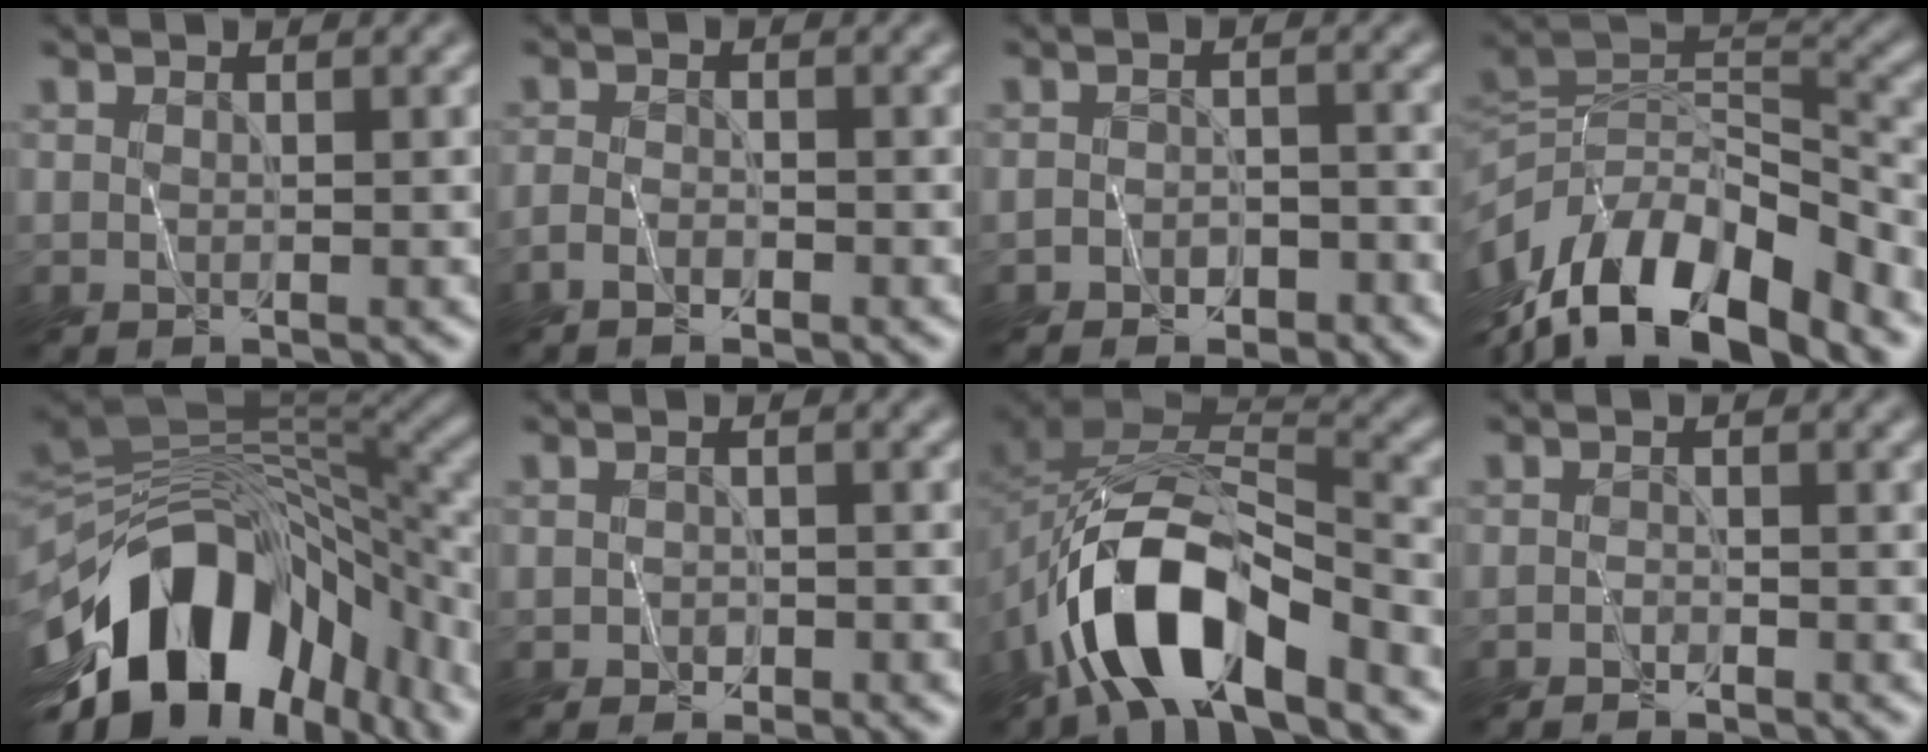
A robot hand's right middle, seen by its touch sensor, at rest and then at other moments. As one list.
[{"total": 1.6, "force": [-1.5, 0.2, 0.5], "torque": [-0.014, -0.004, -0.034]}, {"total": 2.2, "force": [-1.9, 0.8, 0.8], "torque": [-0.011, -0.003, -0.037]}, {"total": 12.6, "force": [-8.4, 5.1, 8.0], "torque": [-0.157, 0.013, -0.146]}, {"total": 15.2, "force": [-7.6, 7.2, 11.1], "torque": [-0.187, 0.000, -0.122]}, {"total": 1.2, "force": [-0.9, 0.5, 0.5], "torque": [-0.010, -0.008, -0.019]}, {"total": 10.1, "force": [-6.1, 4.1, 6.9], "torque": [-0.126, 0.003, -0.115]}, {"total": 1.2, "force": [-1.2, -0.3, -0.3], "torque": [0.002, -0.001, -0.027]}]